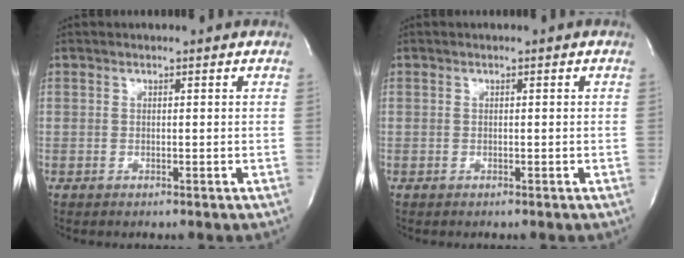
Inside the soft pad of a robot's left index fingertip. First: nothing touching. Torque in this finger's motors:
{"motor_torque": [0.00, 0.00, 0.00, 0.00]}